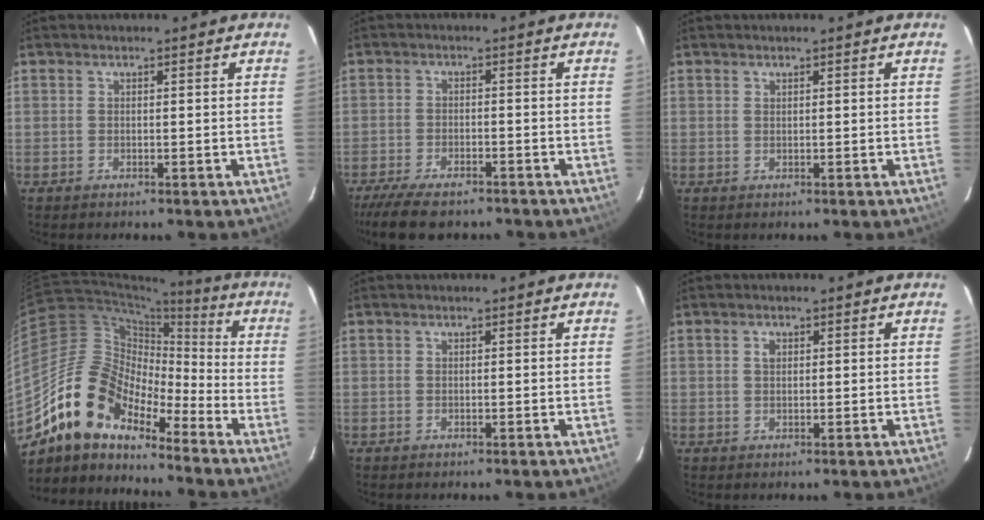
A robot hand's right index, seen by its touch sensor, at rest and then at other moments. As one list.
[{"total": 9.5, "force": [-7.9, 2.6, 4.5], "torque": [-0.114, -0.028, -0.137]}, {"total": 0.0}, {"total": 14.9, "force": [-12.0, 6.4, 6.0], "torque": [-0.108, 0.018, -0.235]}, {"total": 0.0}, {"total": 1.2, "force": [0.3, 0.9, 0.7], "torque": [-0.013, 0.006, 0.005]}]